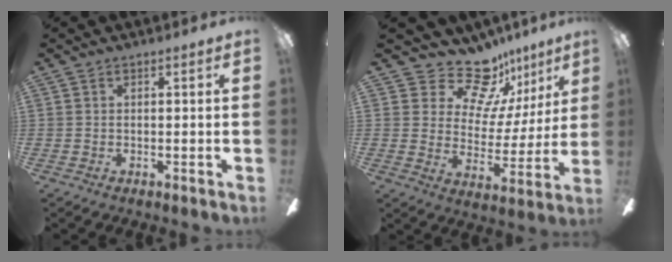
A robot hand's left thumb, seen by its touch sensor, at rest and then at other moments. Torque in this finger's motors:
{"motor_torque": [0.15, -0.55, -0.65, -0.26, -0.05]}